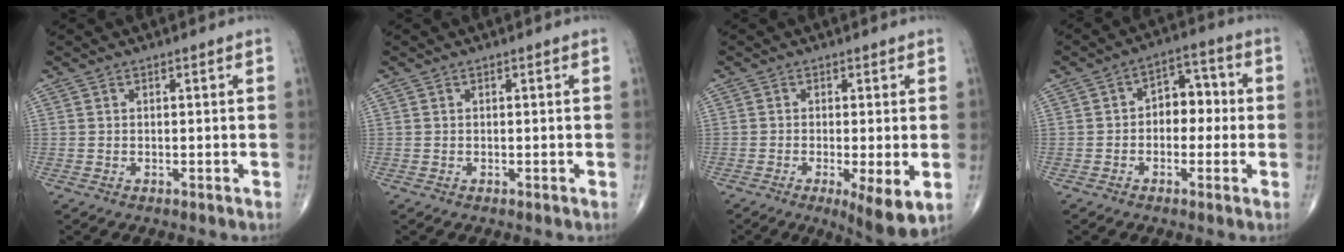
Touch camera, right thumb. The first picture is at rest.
{"total": 0.0}
{"total": 7.6, "force": [-2.1, 1.7, 7.1], "torque": [-0.111, -0.022, -0.033]}
{"total": 7.1, "force": [-0.2, 4.9, 5.2], "torque": [-0.037, 0.029, -0.015]}